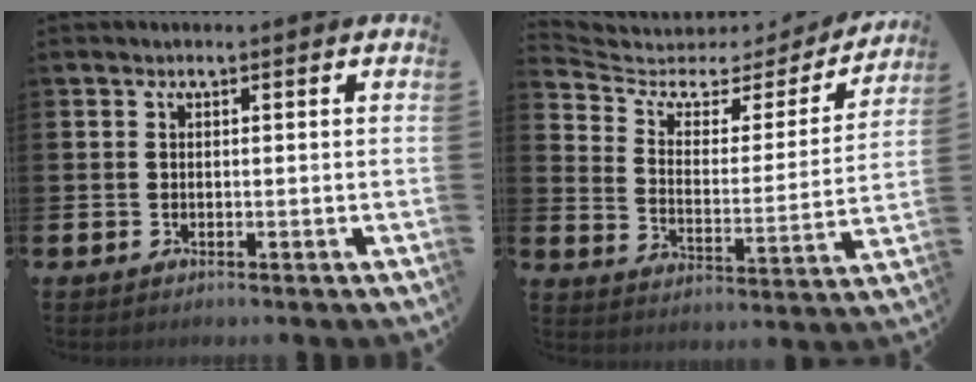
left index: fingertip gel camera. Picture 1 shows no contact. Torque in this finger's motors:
{"motor_torque": [0.77, -1.37, -0.03, -0.01]}